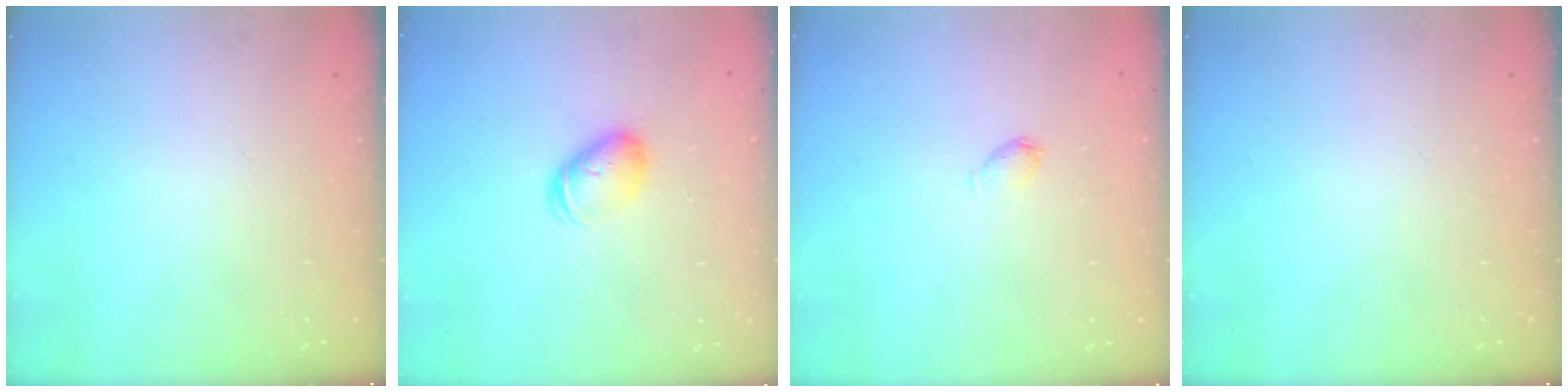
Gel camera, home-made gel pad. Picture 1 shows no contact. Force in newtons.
{"total": 6.9, "press": 6.9, "slide": 0.6}
{"total": 3.2, "press": 3.1, "slide": 0.5}
{"total": 0.0}